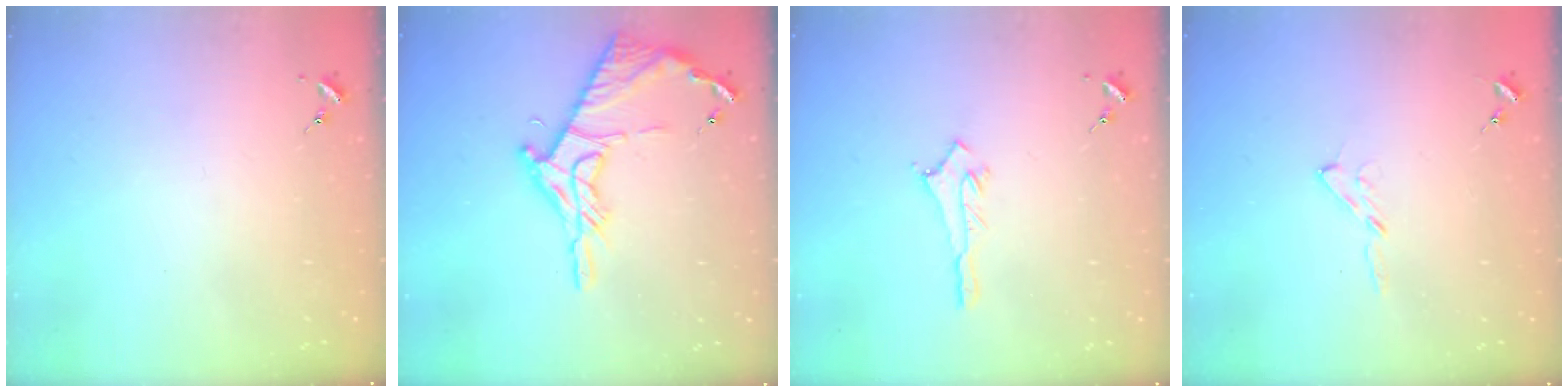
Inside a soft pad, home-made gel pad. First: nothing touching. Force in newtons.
{"total": 16.6, "press": 16.6, "slide": 1.4}
{"total": 2.8, "press": 2.8, "slide": 0.4}
{"total": 3.7, "press": 3.7, "slide": 0.4}